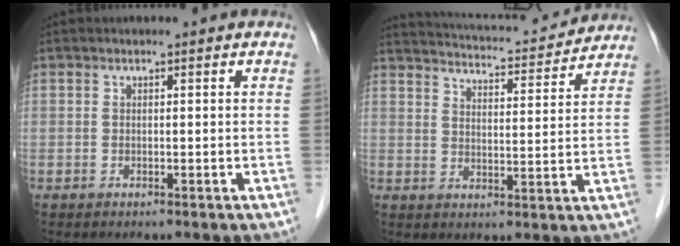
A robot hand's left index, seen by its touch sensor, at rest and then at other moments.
{"total": 15.1, "force": [14.5, 1.5, 3.9], "torque": [-0.070, 0.009, 0.198]}